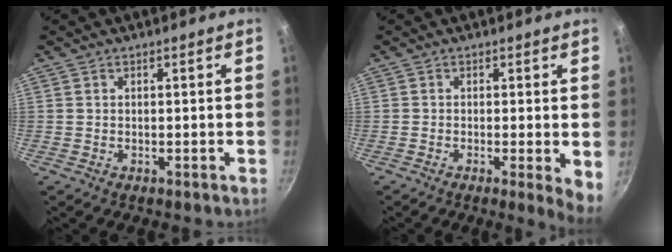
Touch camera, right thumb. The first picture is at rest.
{"total": 4.6, "force": [-0.6, 0.8, 4.5], "torque": [-0.057, -0.010, -0.010]}